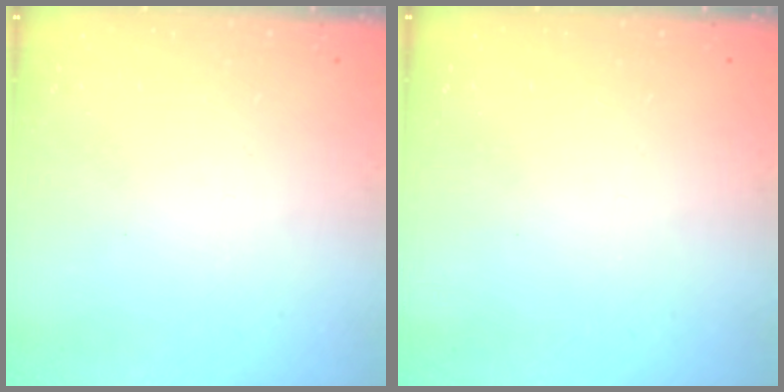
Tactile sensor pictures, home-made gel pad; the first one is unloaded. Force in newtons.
{"total": 0.0}